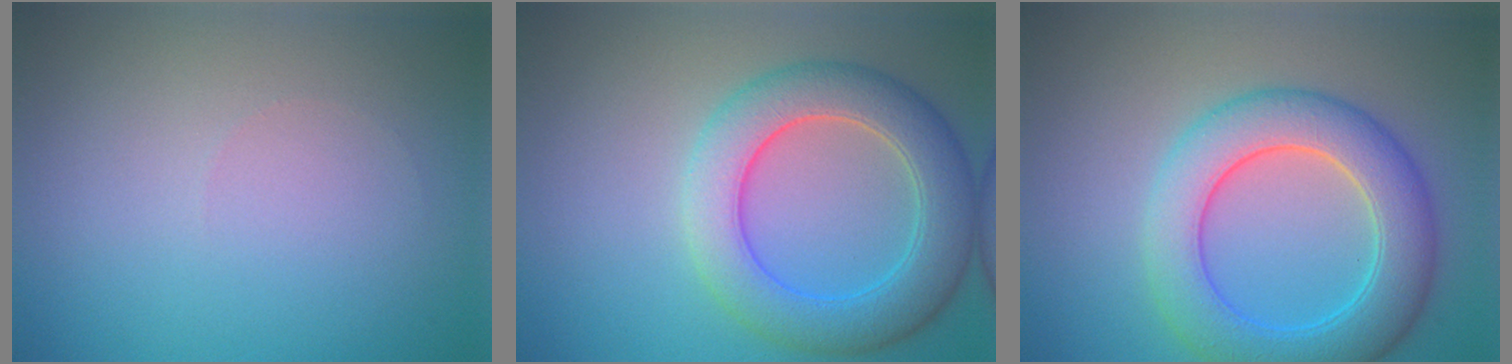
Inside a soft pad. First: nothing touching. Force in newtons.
{"total": 6.6, "press": 6.5, "slide": 0.3}
{"total": 7.1, "press": 7.1, "slide": 0.5}